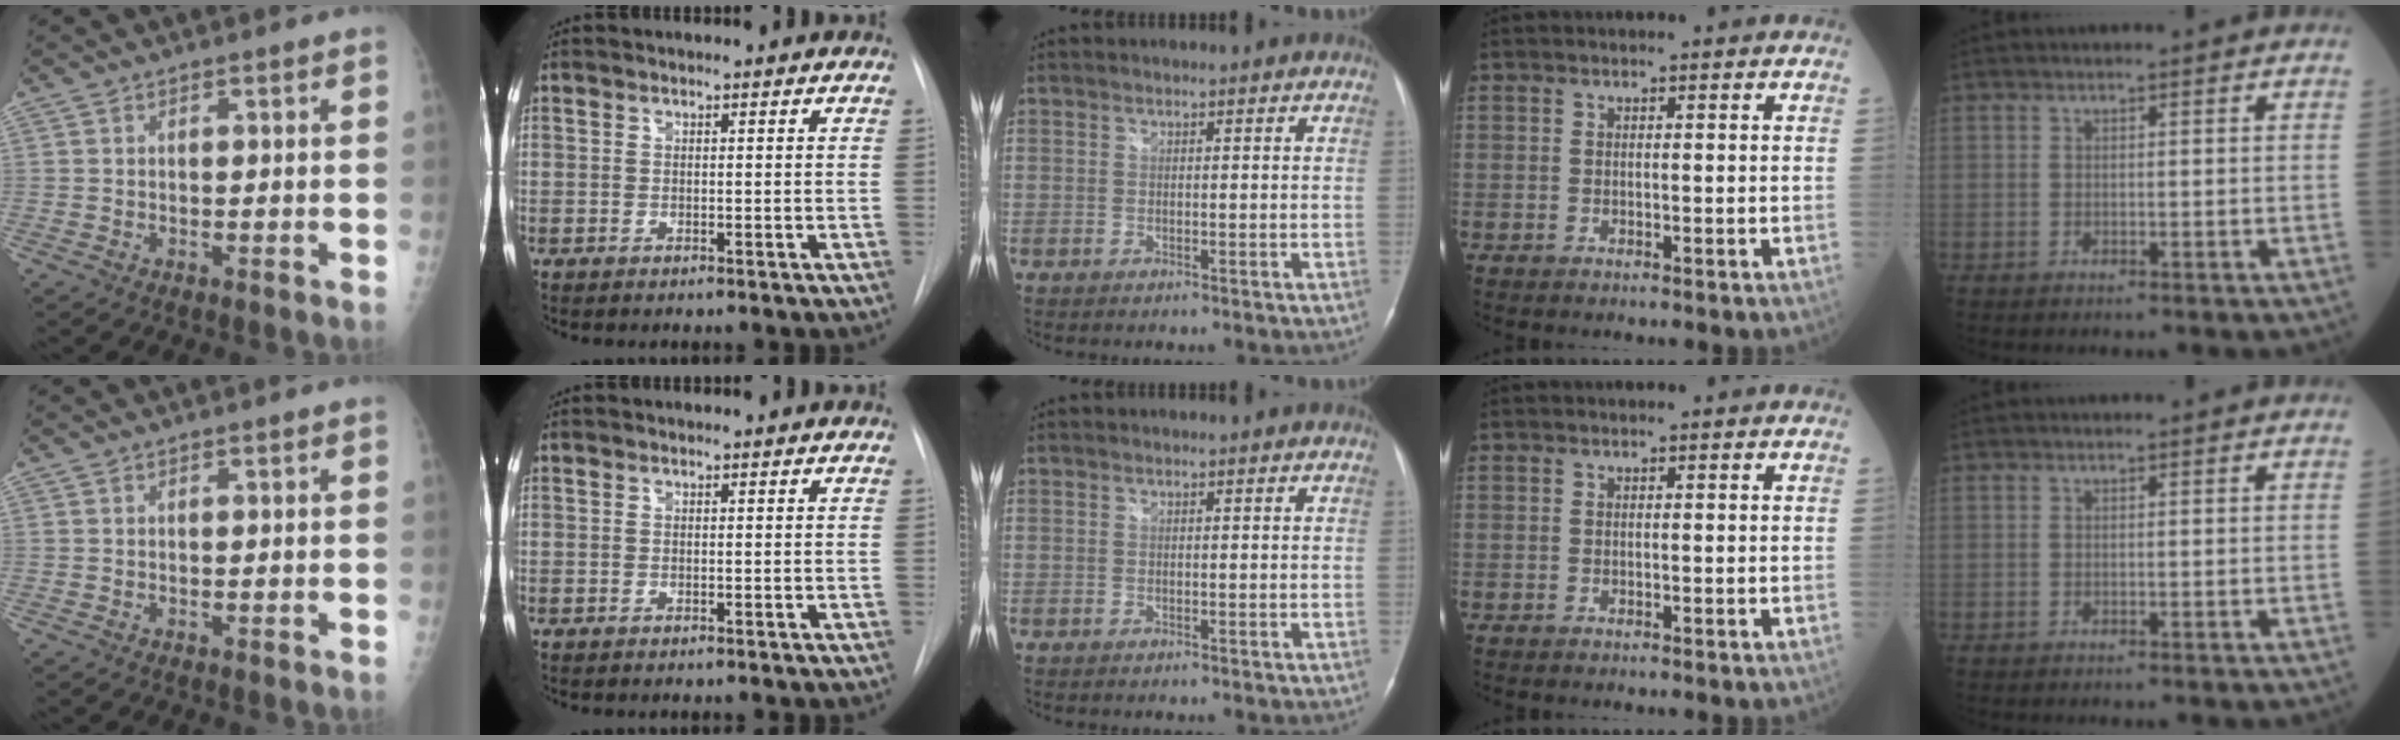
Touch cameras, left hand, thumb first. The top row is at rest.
{}